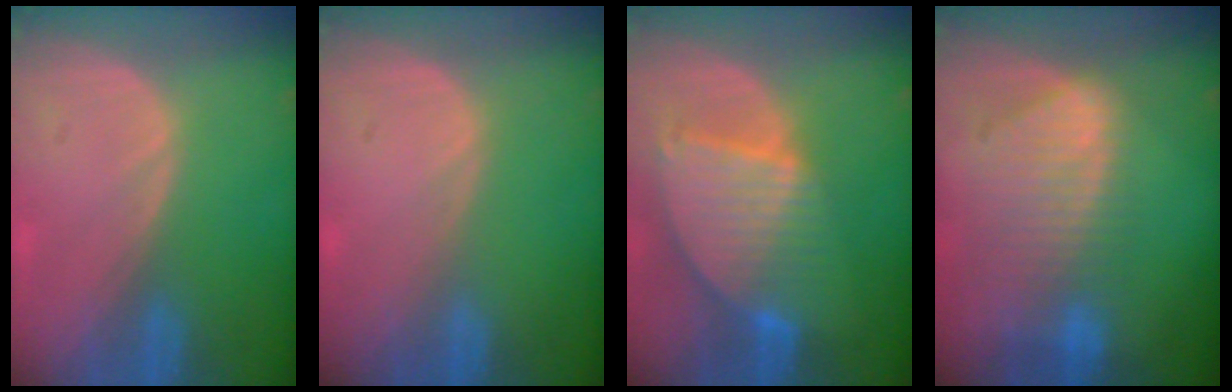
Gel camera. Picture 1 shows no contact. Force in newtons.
{"total": 0.0}
{"total": 9.2, "press": 7.8, "slide": 4.9}
{"total": 9.4, "press": 8.2, "slide": 4.7}